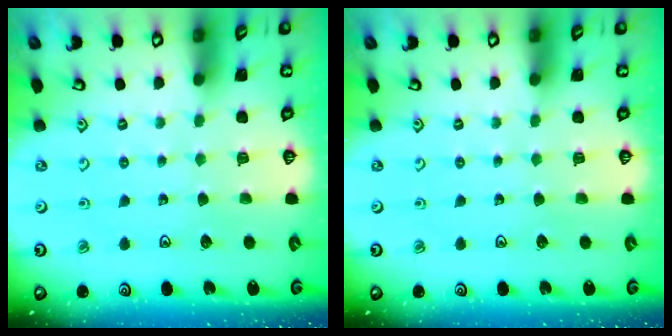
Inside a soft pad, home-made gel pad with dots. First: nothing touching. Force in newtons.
{"total": 0.0}